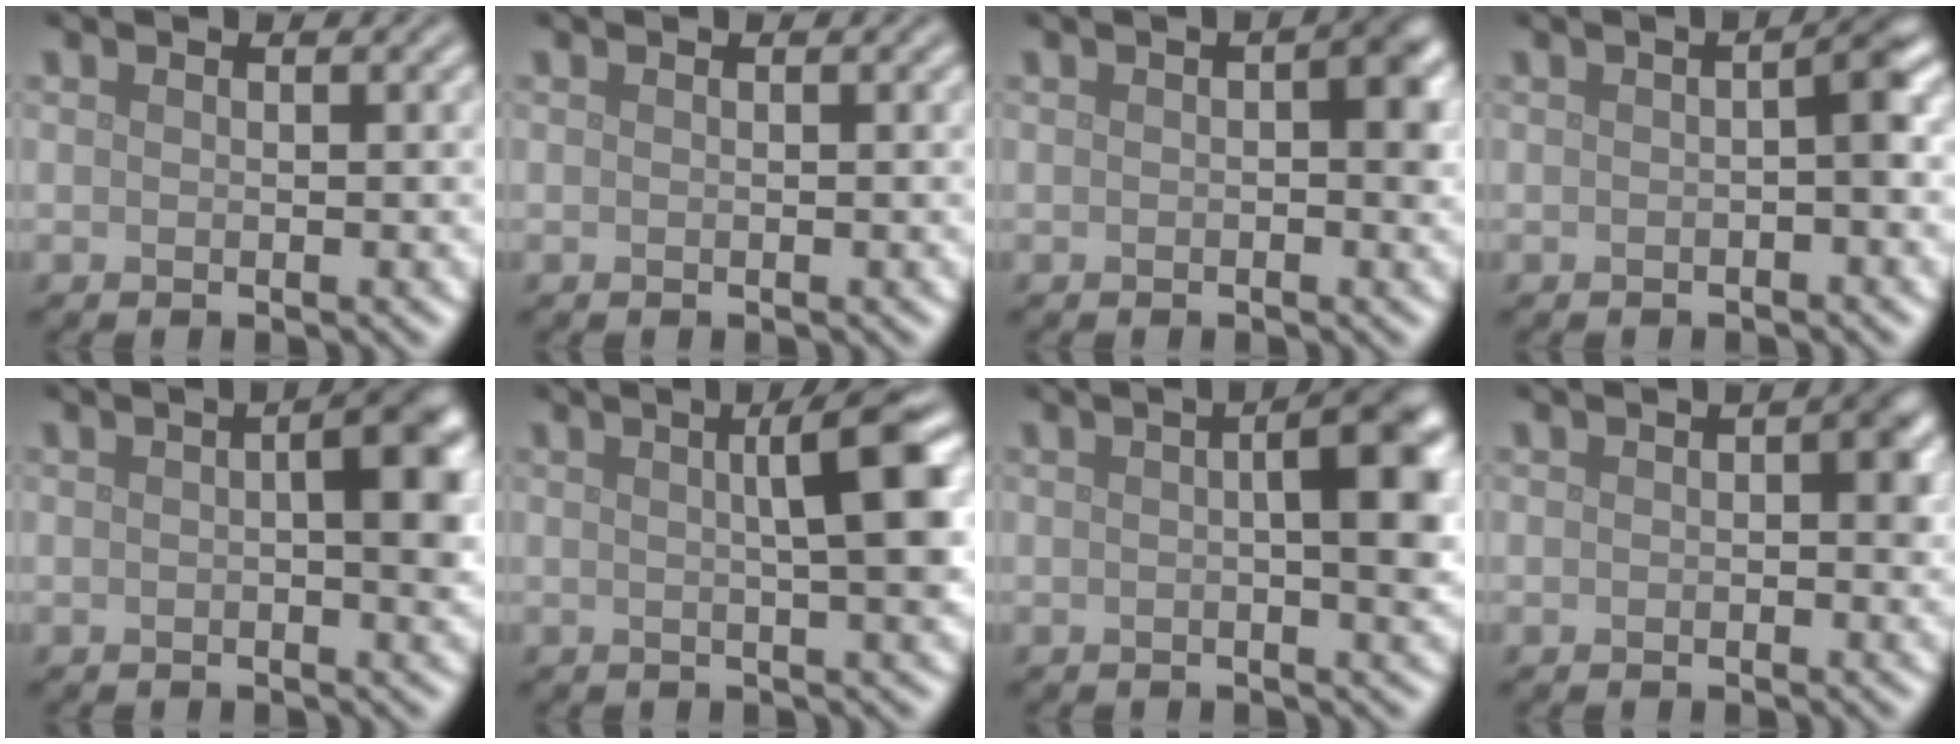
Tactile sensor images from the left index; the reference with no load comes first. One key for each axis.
{"total": 0.0}
{"total": 2.7, "fx": 0.4, "fy": 1.1, "fz": 2.4, "tx": -0.024, "ty": 0.006, "tz": 0.003}
{"total": 2.0, "fx": -0.1, "fy": 0.2, "fz": 2.0, "tx": -0.030, "ty": 0.010, "tz": -0.003}
{"total": 4.3, "fx": 0.6, "fy": 0.9, "fz": 4.2, "tx": -0.053, "ty": 0.010, "tz": 0.005}
{"total": 5.7, "fx": 1.2, "fy": 1.0, "fz": 5.5, "tx": -0.063, "ty": 0.013, "tz": 0.014}
{"total": 5.3, "fx": 0.9, "fy": 1.1, "fz": 5.1, "tx": -0.061, "ty": 0.013, "tz": 0.010}
{"total": 2.1, "fx": 0.3, "fy": 0.9, "fz": 1.8, "tx": -0.017, "ty": 0.003, "tz": 0.002}